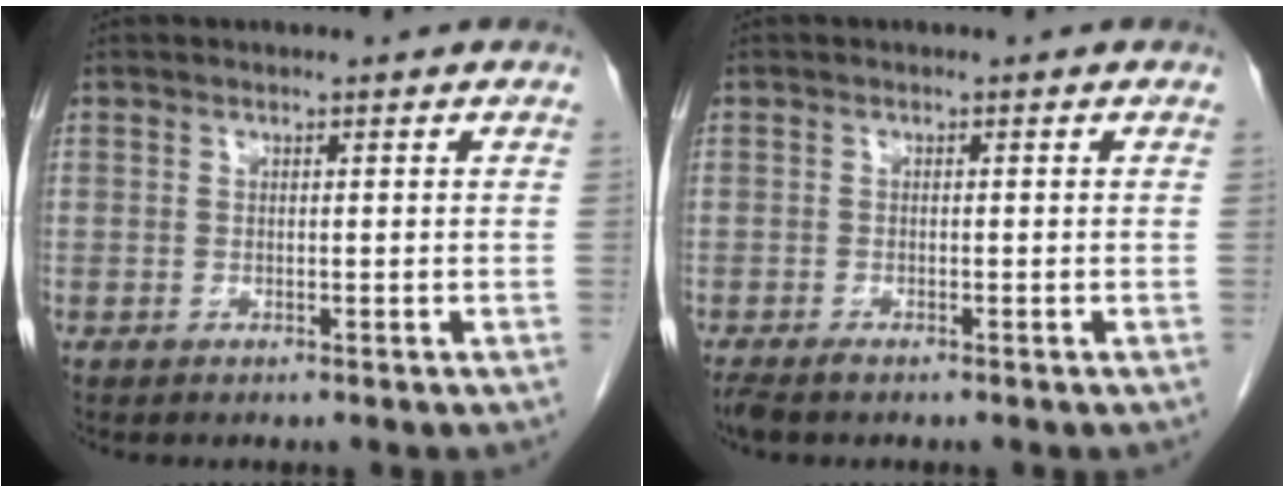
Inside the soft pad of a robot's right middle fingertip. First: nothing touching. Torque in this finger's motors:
{"motor_torque": [-0.02, 0.14, -0.03, 0.00]}